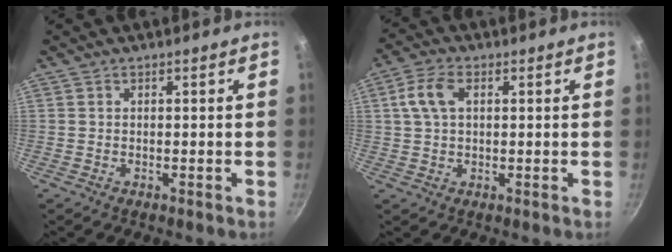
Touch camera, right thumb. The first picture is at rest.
{"total": 6.2, "force": [1.5, 3.8, 4.6], "torque": [-0.090, 0.013, 0.025]}